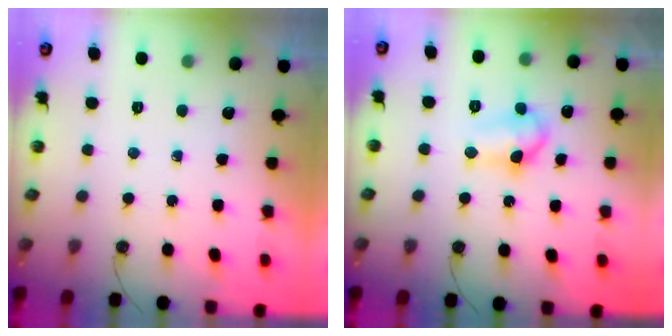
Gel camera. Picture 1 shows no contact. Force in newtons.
{"total": 9.1, "press": 9.0, "slide": 0.9}